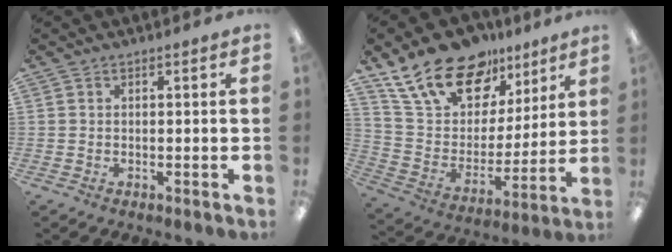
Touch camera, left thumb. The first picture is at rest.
{"total": 20.5, "force": [14.8, 11.0, 8.9], "torque": [-0.173, -0.087, 0.272]}